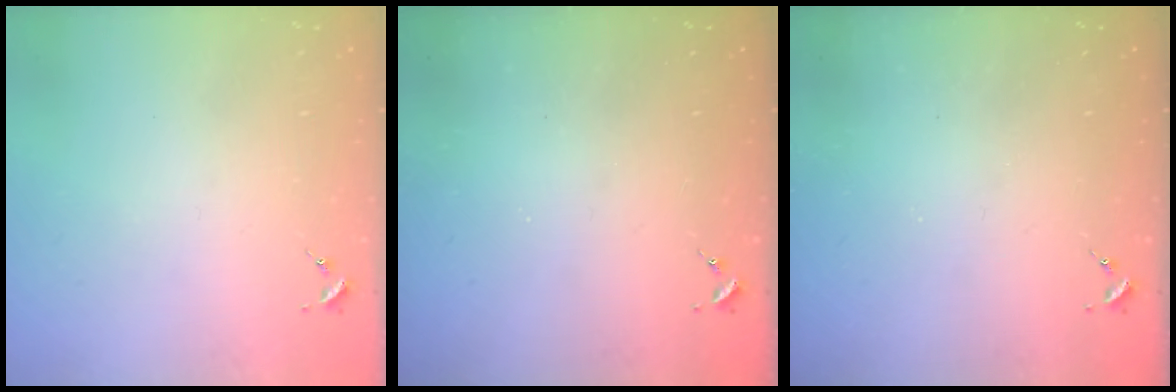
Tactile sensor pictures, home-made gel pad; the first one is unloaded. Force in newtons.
{"total": 0.0}
{"total": 0.0}